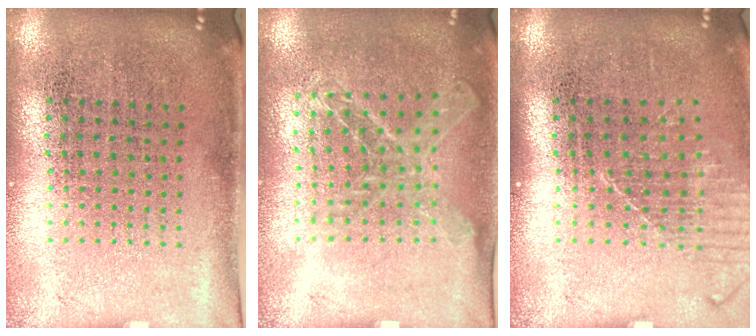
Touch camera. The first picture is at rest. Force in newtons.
{"total": 1.1, "press": 1.1, "slide": 0.3}
{"total": 1.2, "press": 1.0, "slide": 0.6}